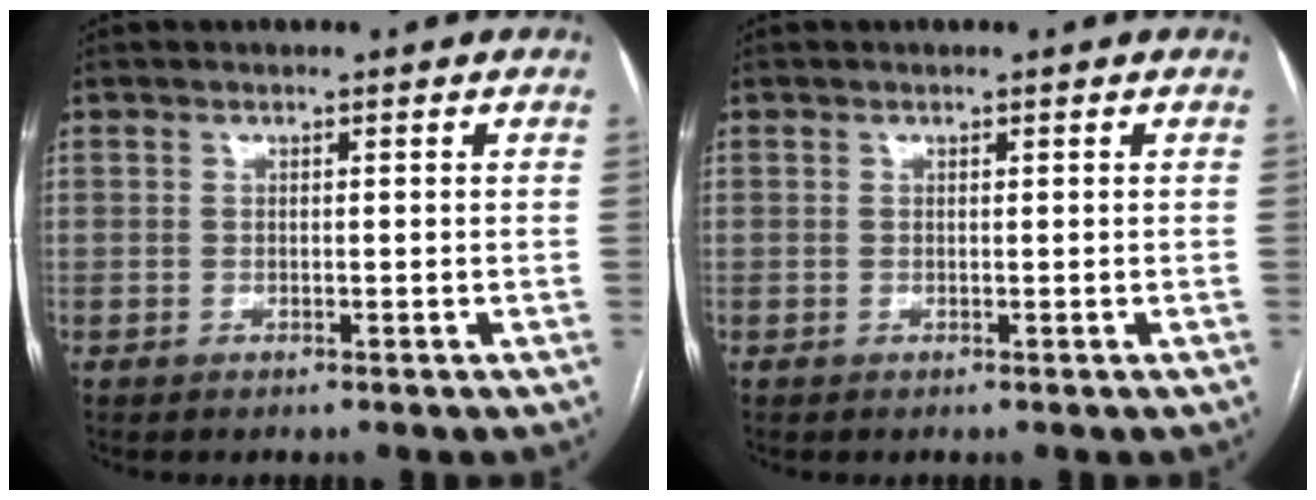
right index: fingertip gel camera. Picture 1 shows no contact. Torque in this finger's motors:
{"motor_torque": [0.15, 0.09, 0.03, 0.01]}